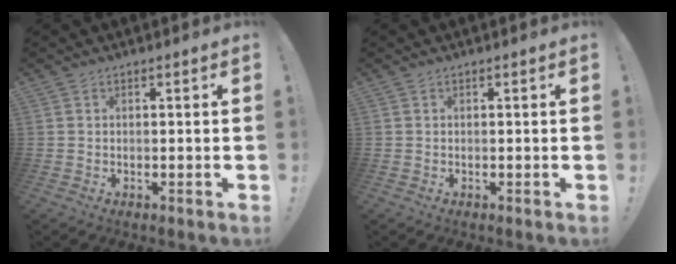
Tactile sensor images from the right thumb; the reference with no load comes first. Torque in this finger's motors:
{"motor_torque": [0.00, 0.00, -0.01, -0.01, 0.00]}